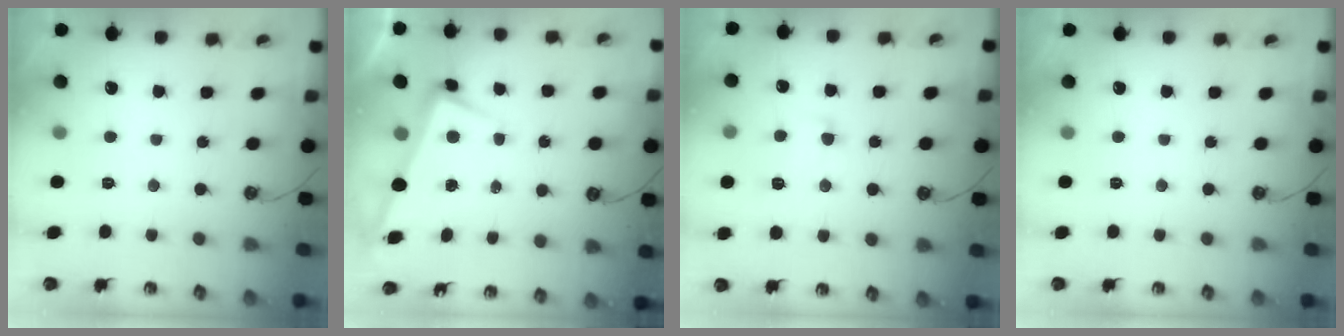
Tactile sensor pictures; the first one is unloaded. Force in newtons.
{"total": 3.0, "press": 2.9, "slide": 0.8}
{"total": 1.8, "press": 1.3, "slide": 1.2}
{"total": 0.0}